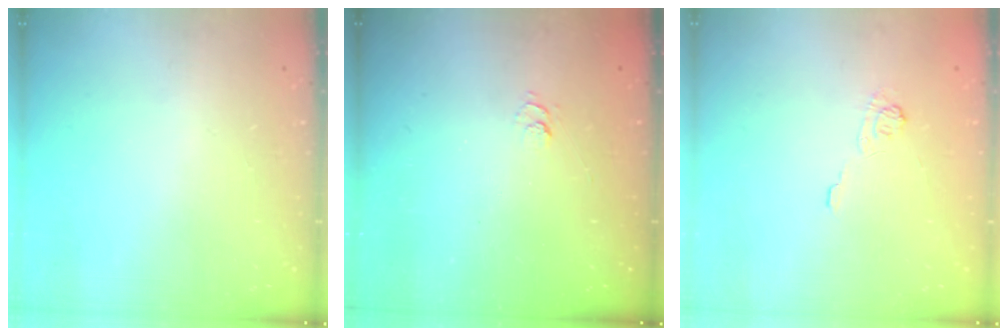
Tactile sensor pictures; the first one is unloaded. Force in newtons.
{"total": 2.7, "press": 2.2, "slide": 1.5}
{"total": 2.5, "press": 2.1, "slide": 1.4}